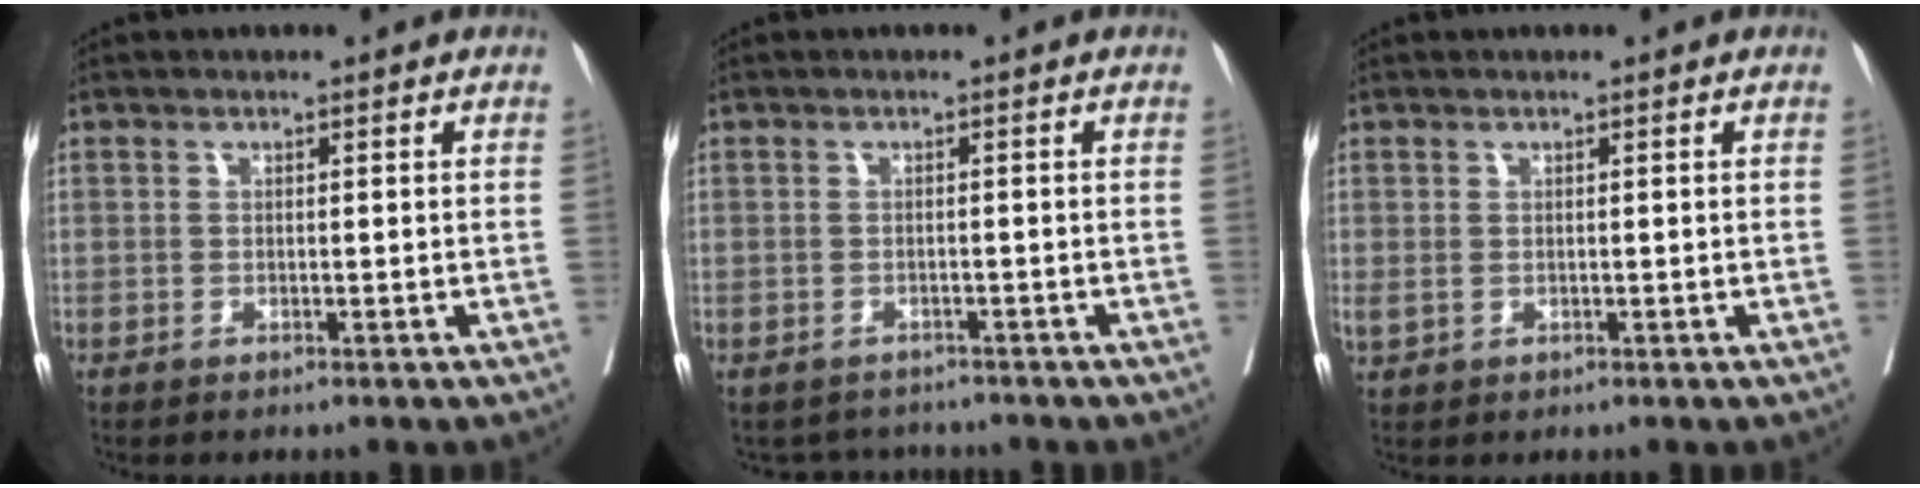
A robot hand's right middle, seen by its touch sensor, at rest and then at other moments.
{"total": 3.6, "force": [-3.3, 1.3, -0.4], "torque": [0.004, 0.002, -0.047]}
{"total": 1.3, "force": [0.1, 0.9, 0.9], "torque": [-0.026, -0.002, 0.007]}